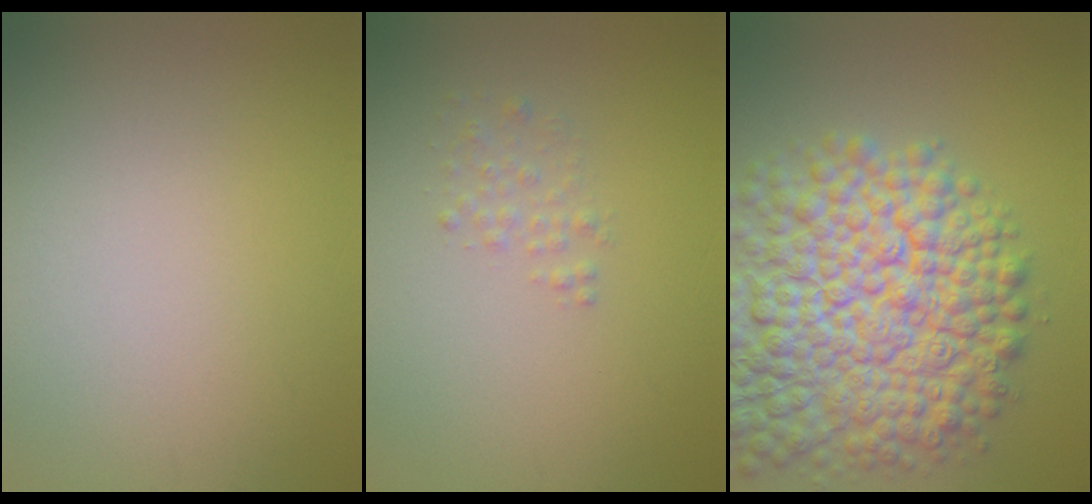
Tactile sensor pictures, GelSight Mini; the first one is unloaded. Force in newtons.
{"total": 1.2, "press": 1.2, "slide": 0.0}
{"total": 13.0, "press": 13.0, "slide": 0.5}